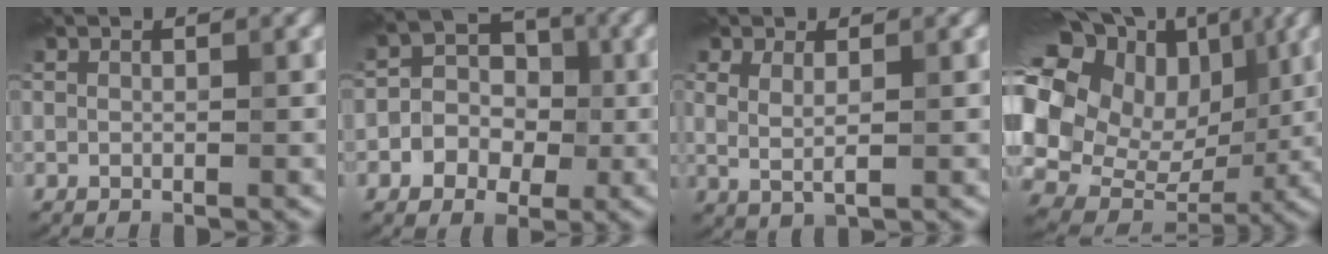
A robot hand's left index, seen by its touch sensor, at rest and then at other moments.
{"total": 4.2, "force": [-0.9, 3.5, 2.1], "torque": [-0.006, 0.009, -0.030]}
{"total": 2.0, "force": [0.7, 0.8, 1.8], "torque": [-0.041, 0.002, 0.019]}
{"total": 16.4, "force": [4.2, 12.9, 9.3], "torque": [-0.218, 0.027, 0.087]}